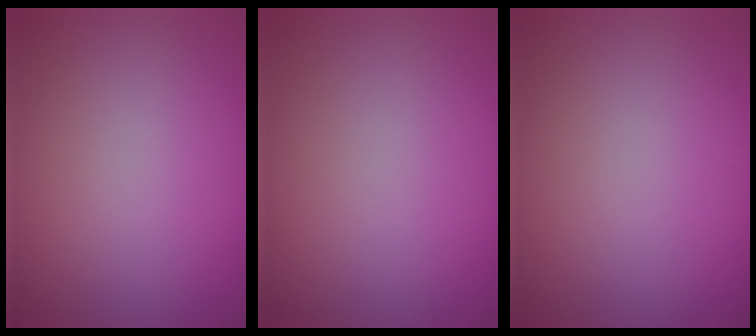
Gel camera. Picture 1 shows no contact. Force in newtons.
{"total": 0.0}
{"total": 0.0}